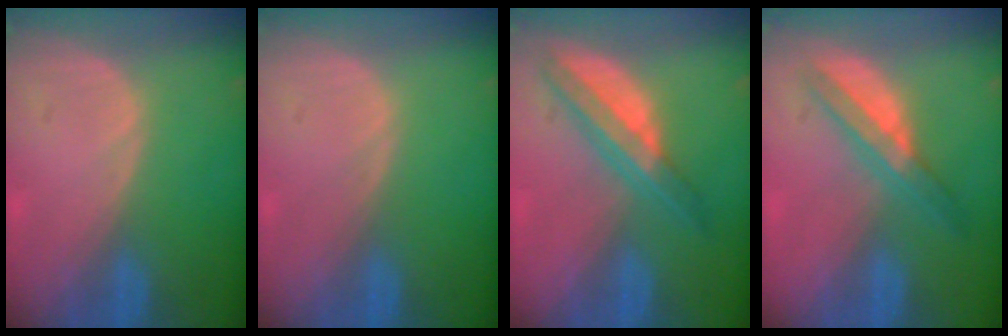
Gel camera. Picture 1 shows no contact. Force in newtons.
{"total": 0.0}
{"total": 6.6, "press": 5.8, "slide": 3.2}
{"total": 5.7, "press": 5.3, "slide": 2.1}